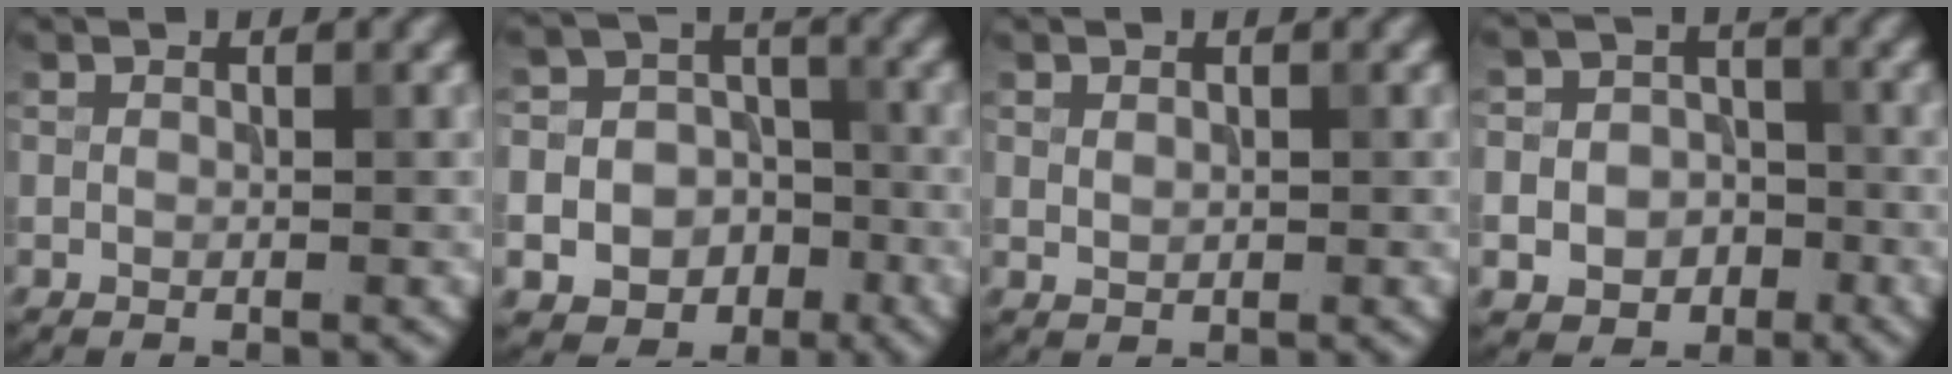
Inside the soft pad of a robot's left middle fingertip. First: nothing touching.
{"total": 12.2, "force": [-5.0, 10.7, 2.8], "torque": [-0.062, -0.034, -0.082]}
{"total": 0.8, "force": [0.3, 0.6, 0.4], "torque": [-0.010, -0.002, 0.008]}
{"total": 7.5, "force": [-2.4, 6.8, 2.2], "torque": [-0.033, -0.012, -0.053]}